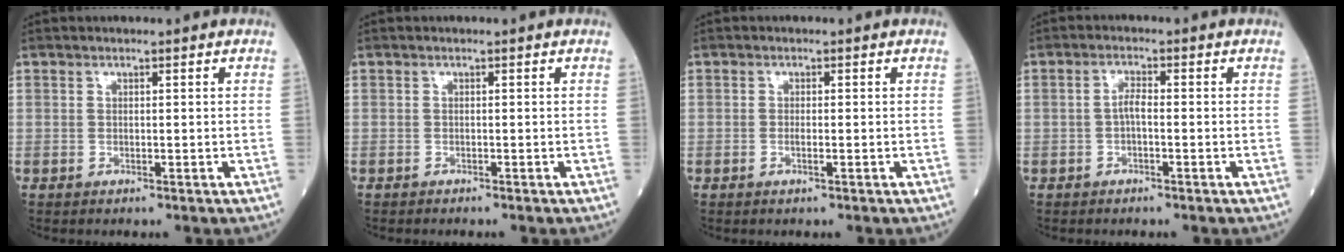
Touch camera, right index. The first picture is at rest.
{"total": 0.6, "force": [-0.6, 0.0, 0.1], "torque": [-0.003, -0.001, -0.013]}
{"total": 1.0, "force": [-0.3, 0.1, 1.0], "torque": [-0.022, 0.000, -0.002]}
{"total": 2.0, "force": [-0.5, 0.5, 1.9], "torque": [-0.034, 0.004, -0.011]}